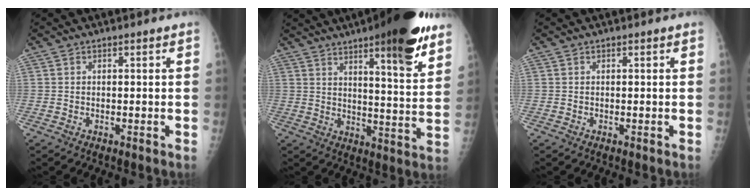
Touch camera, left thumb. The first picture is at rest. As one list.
[{"total": 19.3, "force": [12.3, 3.8, 14.4], "torque": [-0.176, -0.060, 0.171]}, {"total": 0.0}]